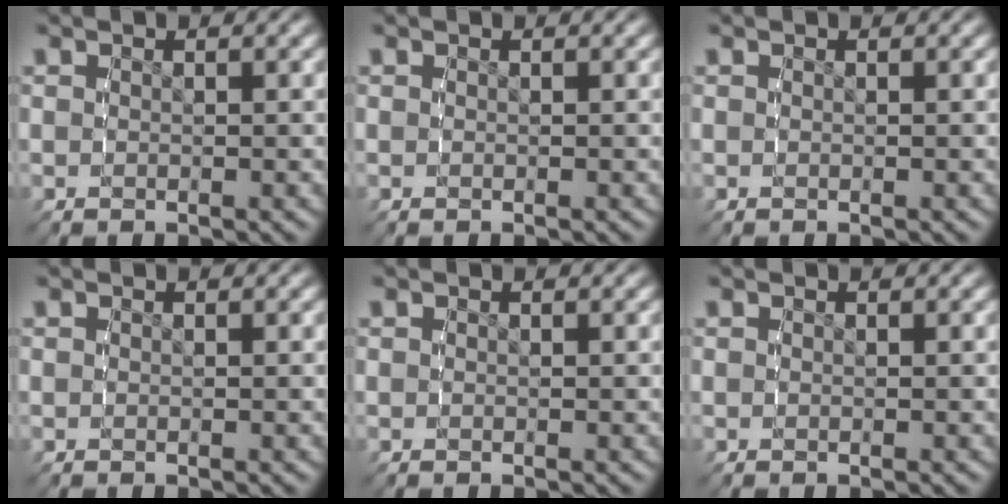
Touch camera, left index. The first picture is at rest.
{"total": 0.0}
{"total": 0.0}
{"total": 0.0}
{"total": 0.0}
{"total": 0.0}